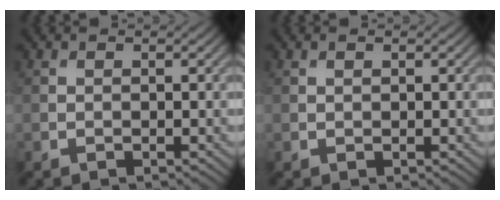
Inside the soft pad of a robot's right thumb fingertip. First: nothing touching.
{"total": 0.6, "force": [0.3, 0.2, 0.4], "torque": [-0.009, 0.001, 0.005]}